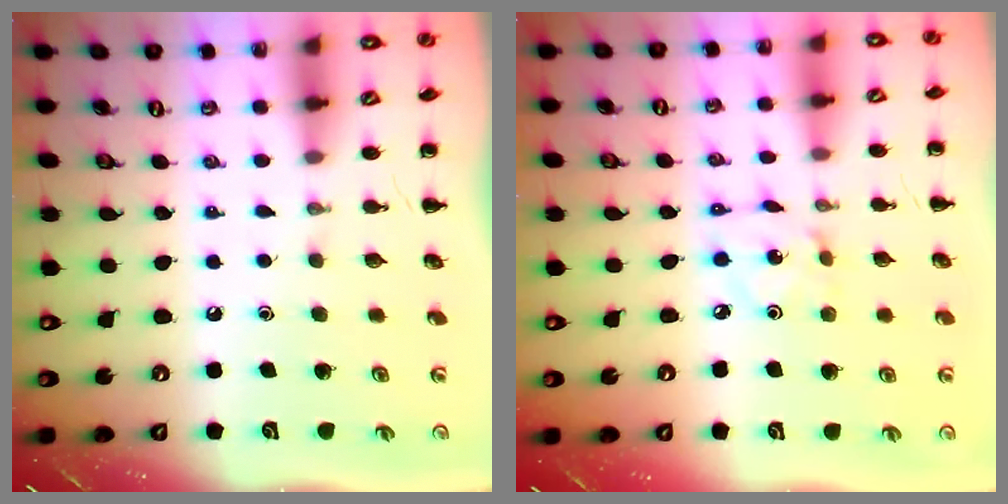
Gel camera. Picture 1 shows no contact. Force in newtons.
{"total": 2.2, "press": 2.1, "slide": 0.5}